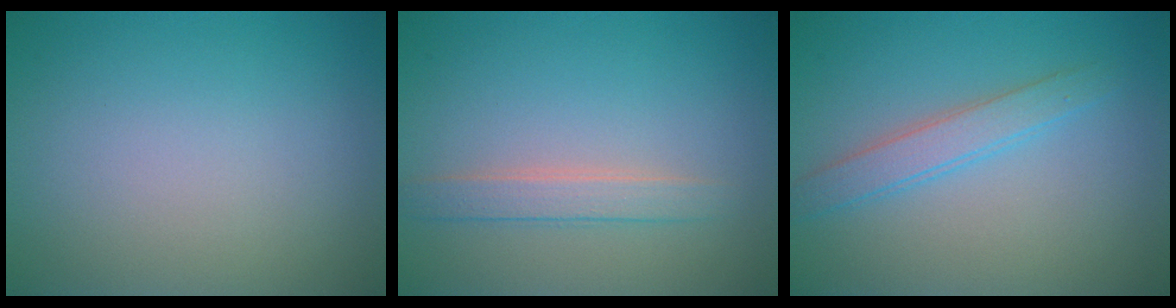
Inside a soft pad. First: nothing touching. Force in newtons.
{"total": 2.1, "press": 2.1, "slide": 0.1}
{"total": 2.5, "press": 2.5, "slide": 0.2}